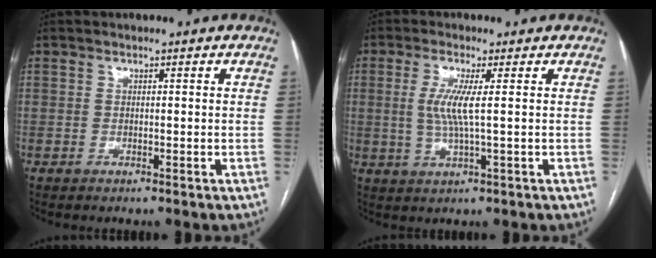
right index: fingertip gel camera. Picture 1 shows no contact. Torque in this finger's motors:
{"motor_torque": [0.26, -0.18, 0.51, 0.13]}